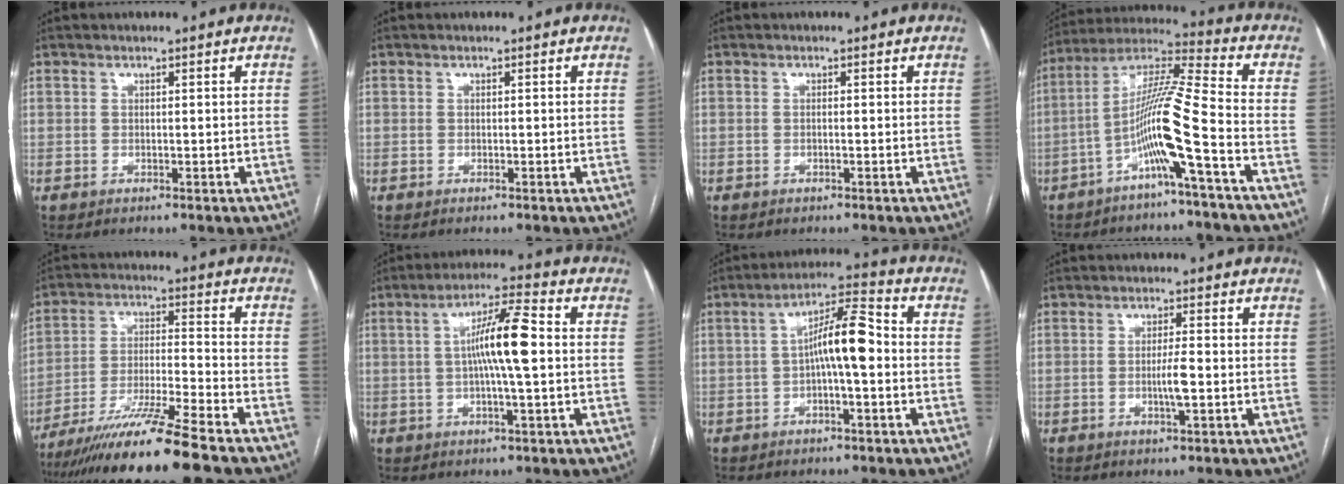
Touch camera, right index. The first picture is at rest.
{"total": 0.0}
{"total": 0.0}
{"total": 11.5, "force": [-4.5, -1.6, 10.4], "torque": [-0.202, 0.013, -0.091]}
{"total": 14.0, "force": [-11.3, -1.9, 8.0], "torque": [-0.133, -0.026, -0.195]}
{"total": 9.2, "force": [0.4, 0.5, 9.2], "torque": [-0.165, 0.014, -0.001]}
{"total": 8.5, "force": [-0.6, 1.4, 8.3], "torque": [-0.145, 0.027, -0.015]}
{"total": 3.2, "force": [-0.7, 0.1, 3.1], "torque": [-0.059, -0.004, -0.013]}